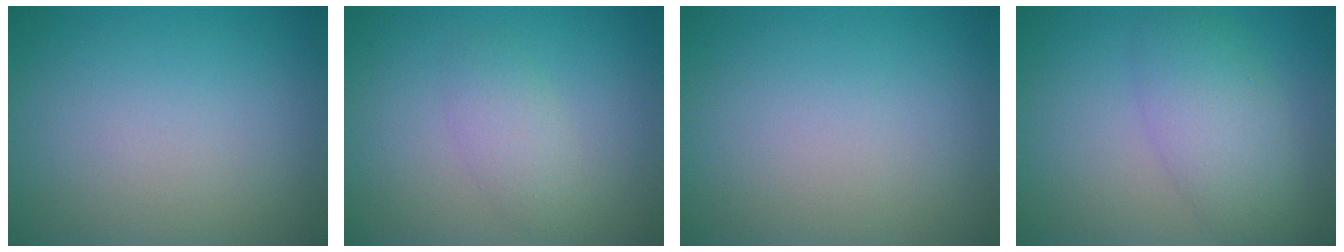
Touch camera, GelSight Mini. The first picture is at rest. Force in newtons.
{"total": 2.1, "press": 2.1, "slide": 0.1}
{"total": 0.0}
{"total": 4.5, "press": 4.5, "slide": 0.1}